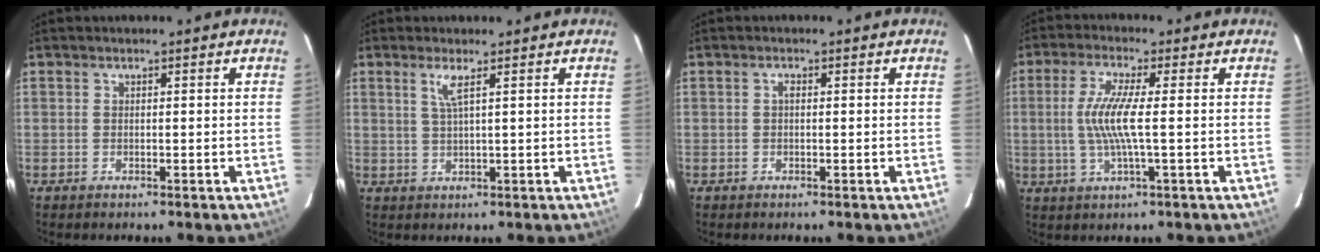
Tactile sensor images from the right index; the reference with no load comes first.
{"total": 2.6, "force": [1.3, -0.4, 2.2], "torque": [-0.045, -0.004, 0.028]}
{"total": 0.6, "force": [0.0, 0.3, 0.5], "torque": [-0.010, 0.004, -0.001]}
{"total": 7.6, "force": [-0.2, 0.3, 7.6], "torque": [-0.155, -0.003, -0.002]}